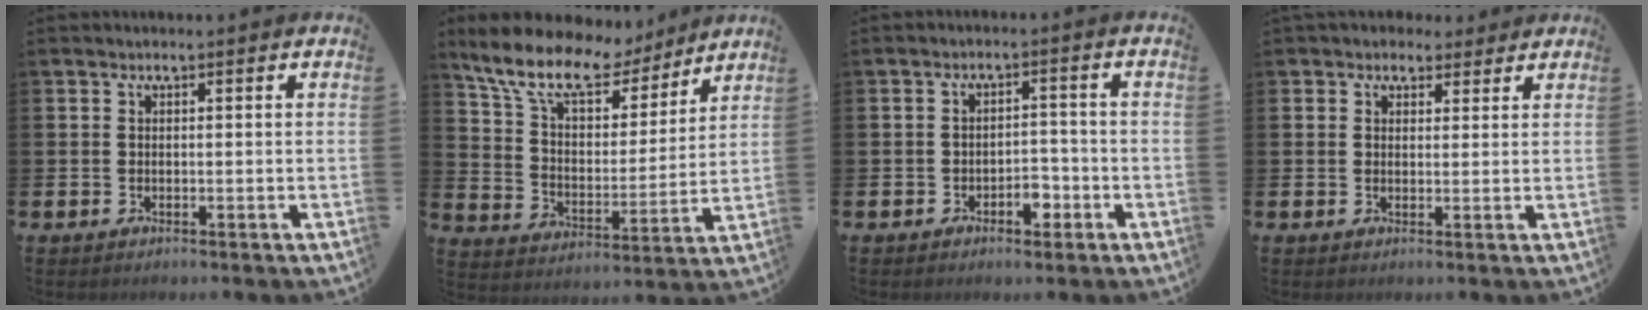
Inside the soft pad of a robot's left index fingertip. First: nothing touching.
{"total": 12.3, "force": [10.2, 4.6, 5.0], "torque": [-0.130, -0.058, 0.178]}
{"total": 2.8, "force": [-1.7, 1.6, 1.5], "torque": [-0.023, 0.001, -0.037]}
{"total": 3.1, "force": [2.7, 1.5, -0.2], "torque": [0.017, -0.014, 0.047]}